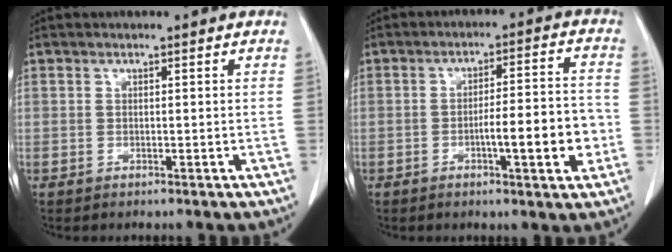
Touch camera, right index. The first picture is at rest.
{"total": 10.1, "force": [-2.8, 1.8, 9.5], "torque": [-0.143, 0.017, -0.037]}